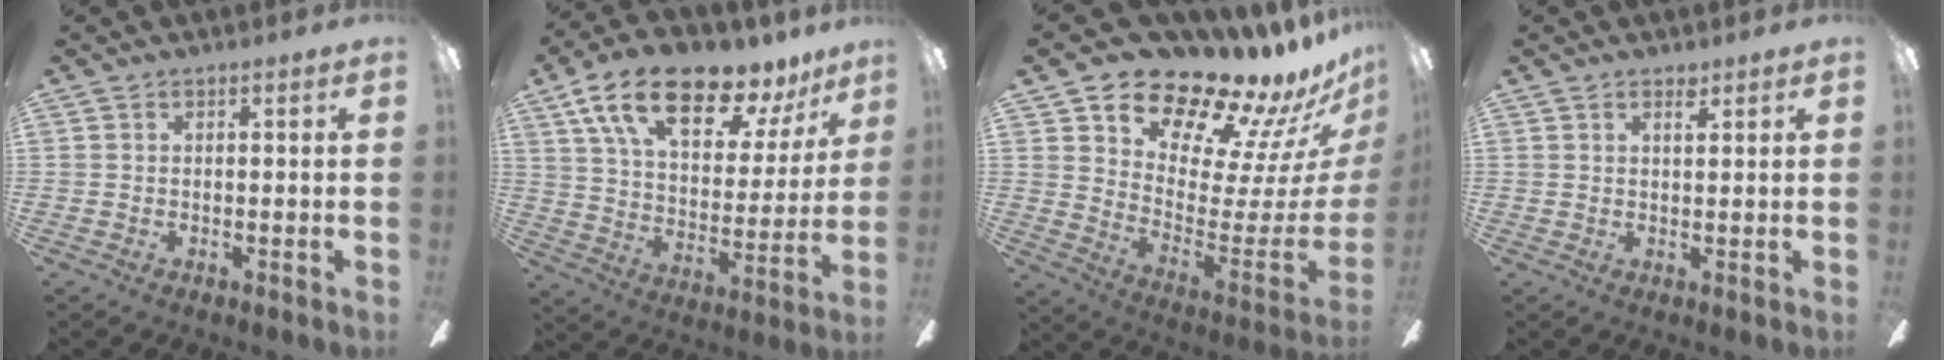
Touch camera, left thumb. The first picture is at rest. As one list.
[{"total": 20.2, "force": [13.7, 8.4, 12.2], "torque": [-0.210, -0.081, 0.236]}, {"total": 17.2, "force": [15.3, 5.2, 5.9], "torque": [-0.087, -0.145, 0.260]}, {"total": 1.8, "force": [1.4, 0.6, 1.0], "torque": [-0.006, -0.006, 0.022]}]